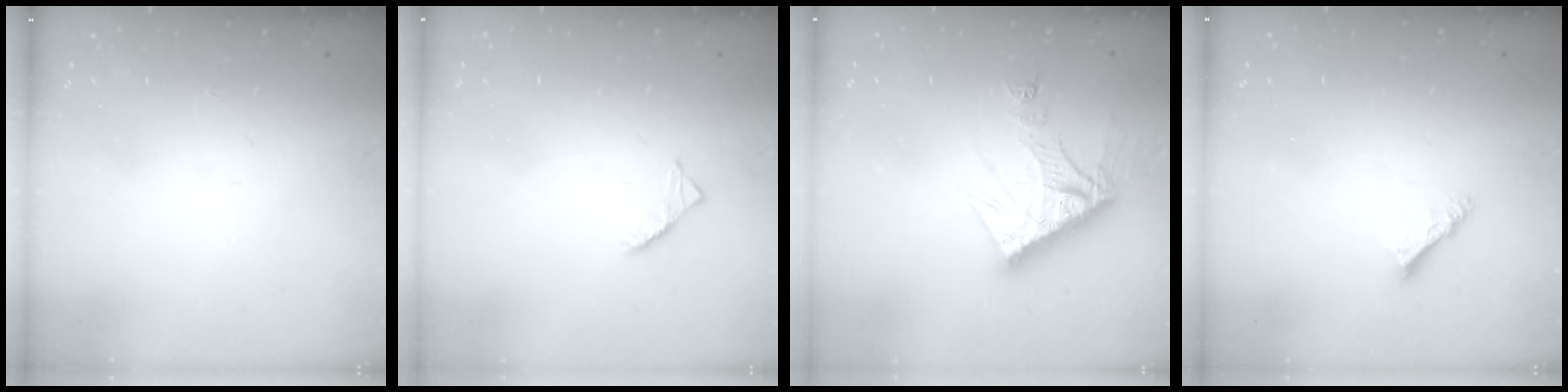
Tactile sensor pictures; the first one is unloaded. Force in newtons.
{"total": 2.6, "press": 2.6, "slide": 0.4}
{"total": 12.1, "press": 12.1, "slide": 1.2}
{"total": 4.2, "press": 4.1, "slide": 0.5}